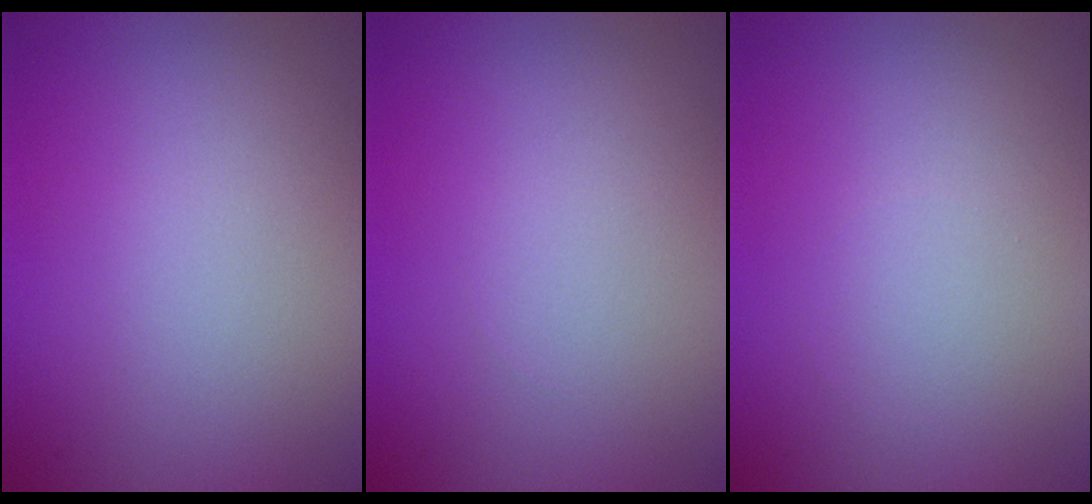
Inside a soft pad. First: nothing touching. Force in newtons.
{"total": 0.0}
{"total": 0.0}